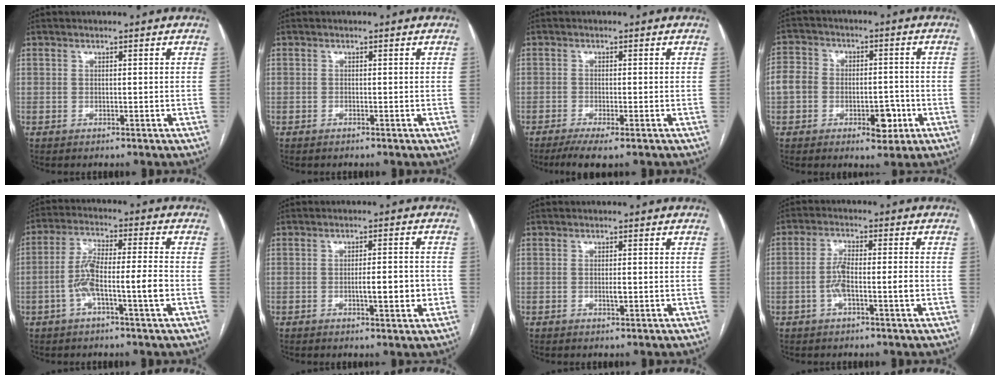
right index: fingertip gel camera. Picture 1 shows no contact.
{"total": 0.0}
{"total": 4.4, "force": [-3.0, 0.4, 3.2], "torque": [-0.052, -0.011, -0.049]}
{"total": 8.6, "force": [-2.7, 5.8, 5.7], "torque": [-0.087, 0.026, -0.043]}
{"total": 8.8, "force": [-2.6, 0.7, 8.3], "torque": [-0.165, 0.021, -0.051]}
{"total": 5.1, "force": [-1.1, 0.9, 4.9], "torque": [-0.075, 0.001, -0.013]}
{"total": 1.3, "force": [-0.3, 0.4, 1.3], "torque": [-0.024, -0.001, -0.004]}
{"total": 5.5, "force": [-1.4, 1.0, 5.2], "torque": [-0.106, 0.014, -0.026]}